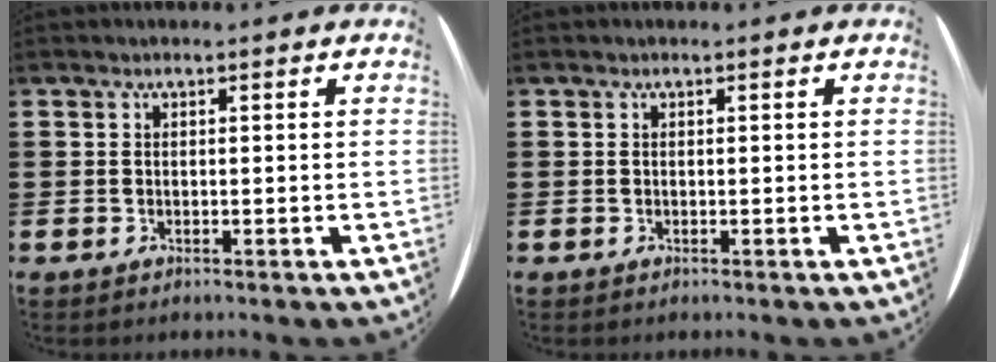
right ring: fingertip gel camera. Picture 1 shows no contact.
{"total": 0.0}